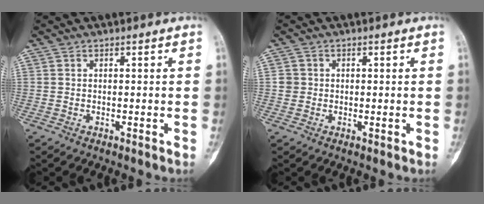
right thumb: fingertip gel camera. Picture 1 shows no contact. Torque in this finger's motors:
{"motor_torque": [0.15, 0.13, 0.19, 0.12, -0.06]}